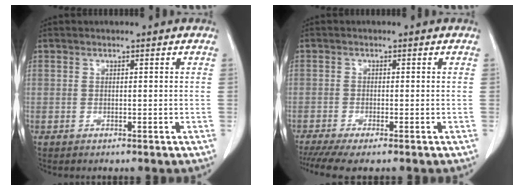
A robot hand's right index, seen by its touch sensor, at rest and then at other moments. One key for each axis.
{"total": 5.6, "fx": -4.4, "fy": 0.4, "fz": 3.4, "tx": -0.051, "ty": -0.011, "tz": -0.072}